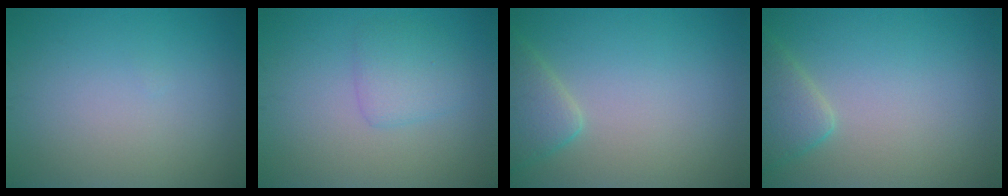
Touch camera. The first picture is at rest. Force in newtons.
{"total": 2.4, "press": 2.4, "slide": 0.1}
{"total": 2.9, "press": 2.9, "slide": 0.2}
{"total": 2.9, "press": 2.9, "slide": 0.2}